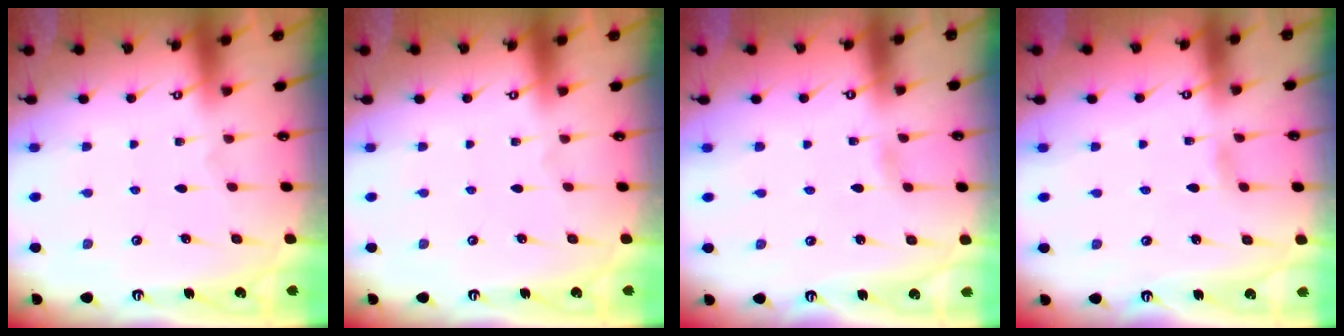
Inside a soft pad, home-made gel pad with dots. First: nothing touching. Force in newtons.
{"total": 0.0}
{"total": 1.6, "press": 1.6, "slide": 0.2}
{"total": 2.5, "press": 2.4, "slide": 0.3}